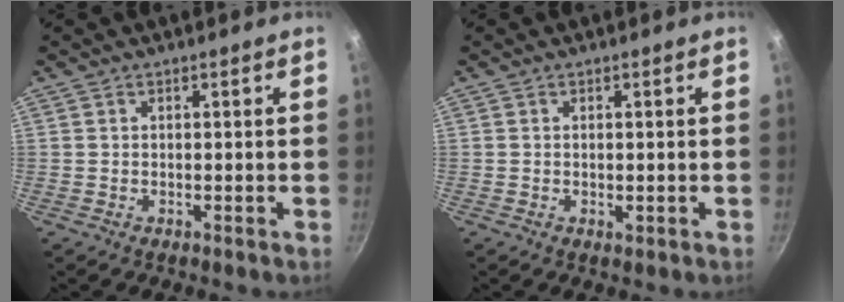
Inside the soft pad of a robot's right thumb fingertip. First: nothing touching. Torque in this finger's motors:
{"motor_torque": [-0.35, 0.19, -0.56, 0.04, 0.00]}